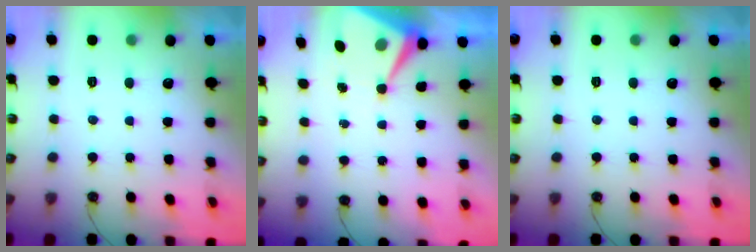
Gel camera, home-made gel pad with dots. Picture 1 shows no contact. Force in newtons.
{"total": 9.0, "press": 9.0, "slide": 0.7}
{"total": 0.0}